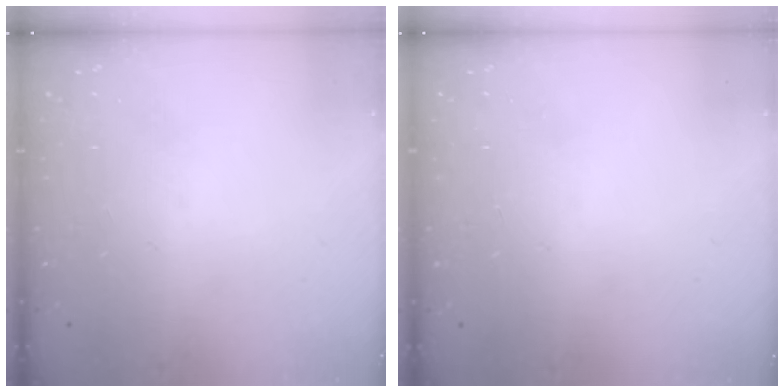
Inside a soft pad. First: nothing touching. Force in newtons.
{"total": 2.6, "press": 2.6, "slide": 0.2}